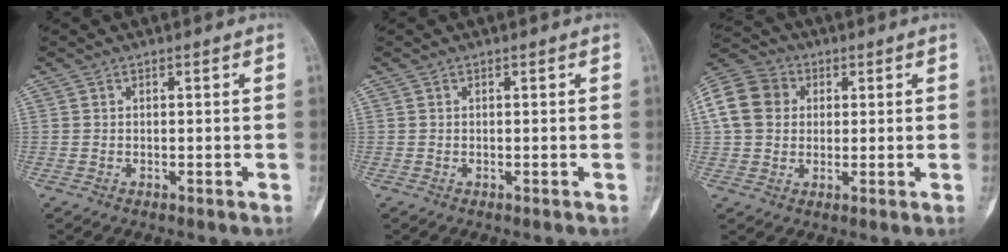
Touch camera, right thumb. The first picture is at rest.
{"total": 0.0}
{"total": 12.8, "force": [2.6, 10.7, 6.6], "torque": [-0.124, 0.023, 0.039]}